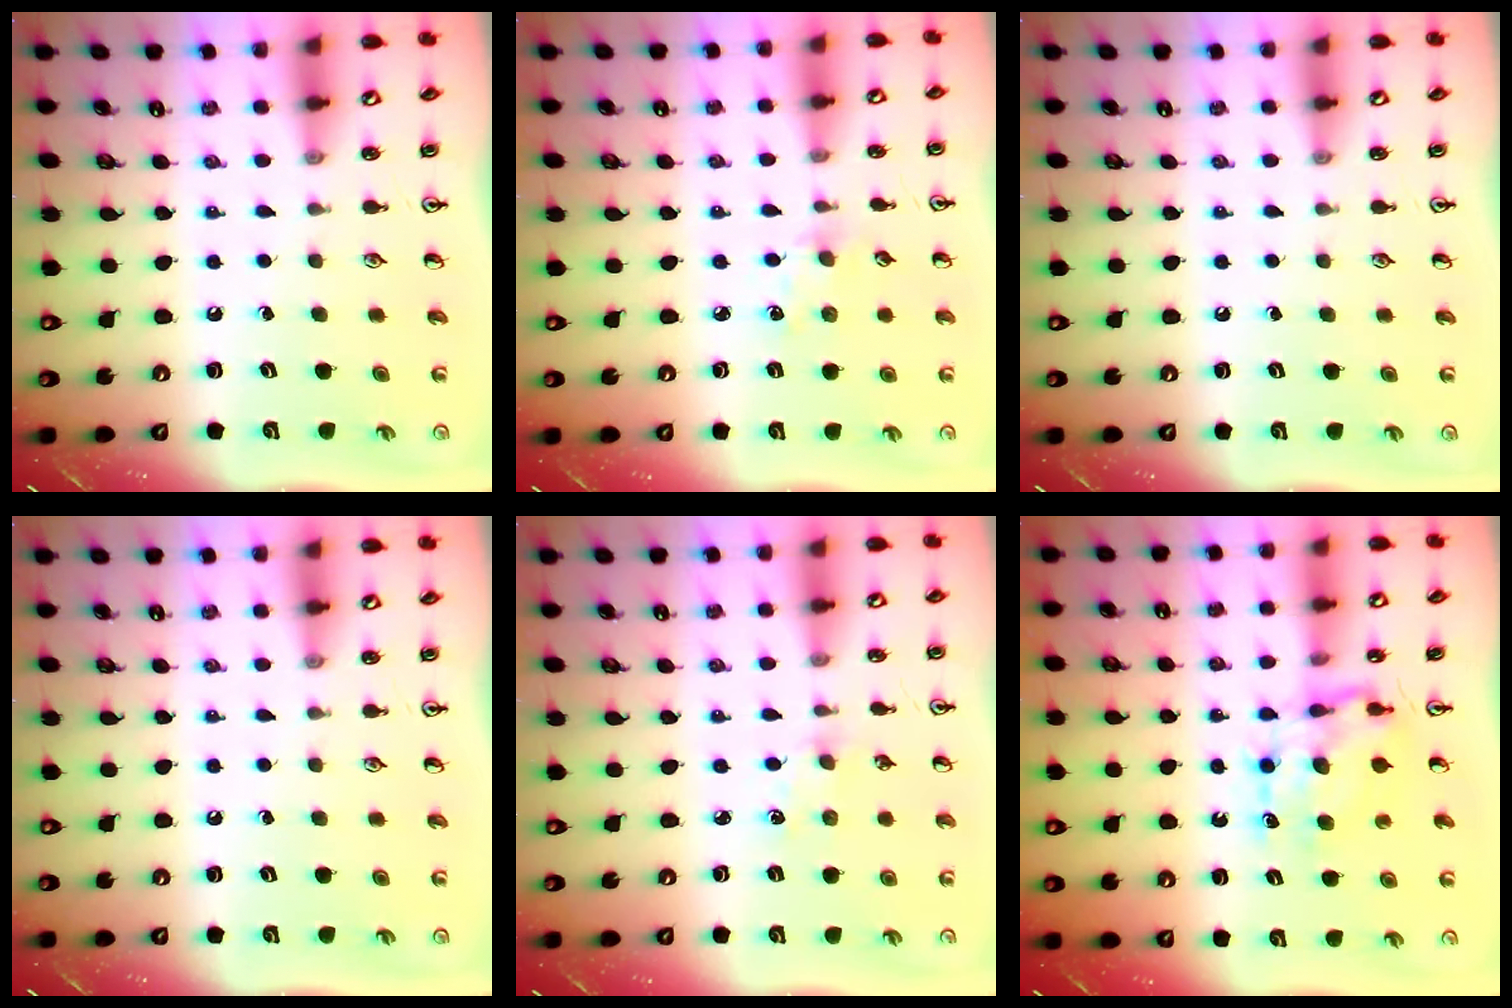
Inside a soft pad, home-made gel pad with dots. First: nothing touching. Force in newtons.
{"total": 3.5, "press": 3.4, "slide": 0.5}
{"total": 0.0}
{"total": 0.0}
{"total": 2.8, "press": 2.8, "slide": 0.4}
{"total": 7.3, "press": 7.3, "slide": 0.7}